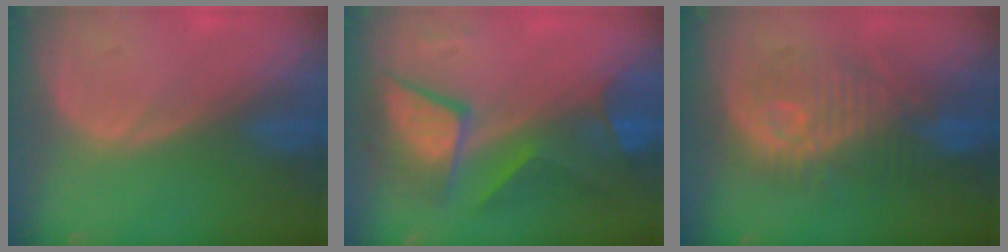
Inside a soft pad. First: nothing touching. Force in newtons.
{"total": 8.6, "press": 8.6, "slide": 0.4}
{"total": 10.0, "press": 10.0, "slide": 0.8}